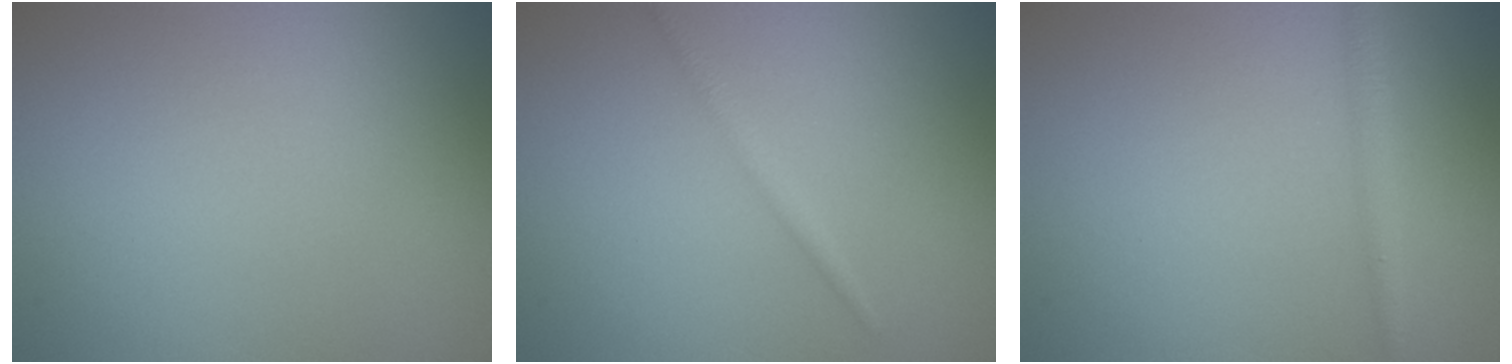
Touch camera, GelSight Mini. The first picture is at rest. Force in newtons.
{"total": 1.3, "press": 1.3, "slide": 0.0}
{"total": 1.4, "press": 1.4, "slide": 0.1}